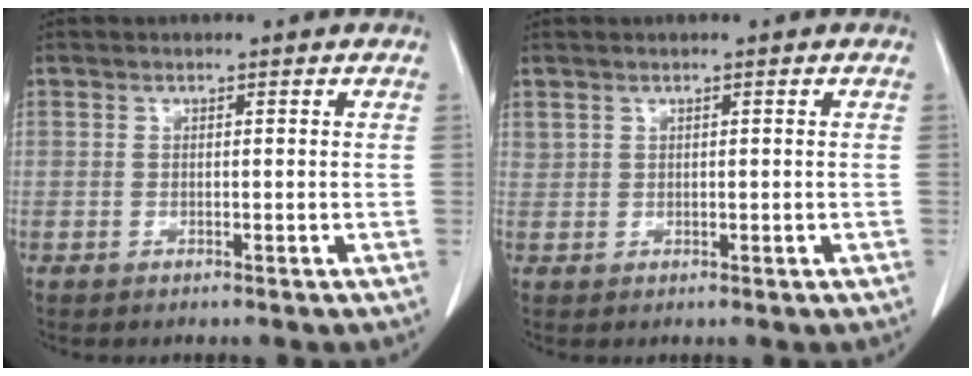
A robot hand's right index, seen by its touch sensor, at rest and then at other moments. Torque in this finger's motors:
{"motor_torque": [-0.27, 0.33, -0.06, -0.01]}